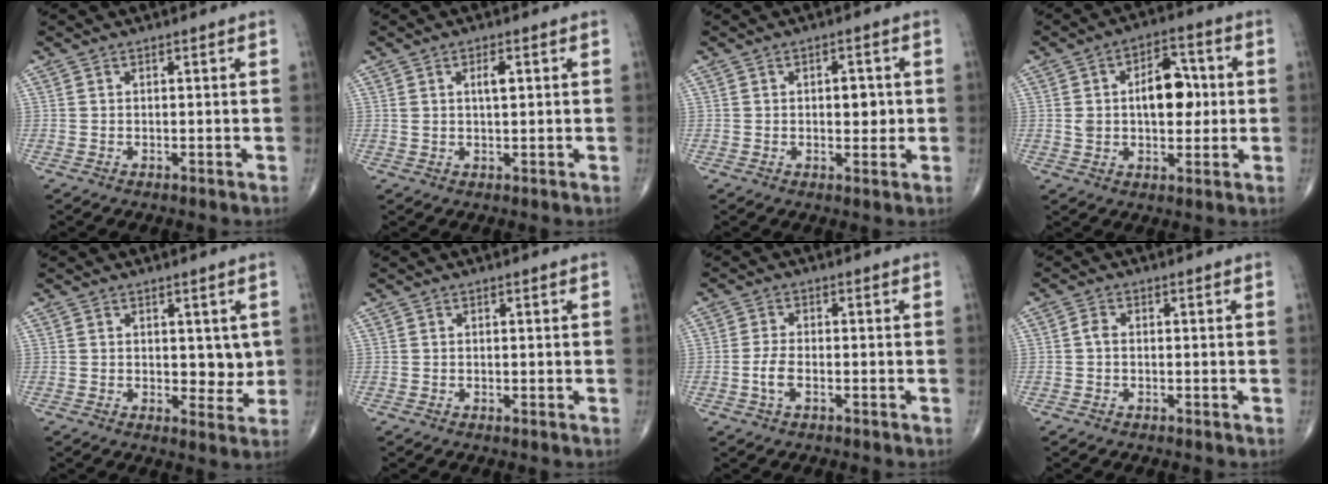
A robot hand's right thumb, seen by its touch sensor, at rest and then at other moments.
{"total": 2.8, "force": [0.9, 1.0, 2.4], "torque": [-0.041, -0.002, 0.015]}
{"total": 3.9, "force": [0.3, 2.2, 3.2], "torque": [-0.031, 0.000, 0.004]}
{"total": 11.6, "force": [1.2, 6.7, 9.4], "torque": [-0.116, 0.015, 0.019]}
{"total": 4.7, "force": [0.9, 2.8, 3.7], "torque": [-0.023, -0.013, 0.014]}
{"total": 0.0}
{"total": 3.2, "force": [-1.1, 1.4, 2.6], "torque": [-0.061, 0.008, -0.022]}
{"total": 1.4, "force": [-0.2, 1.0, 1.0], "torque": [-0.015, 0.003, -0.007]}